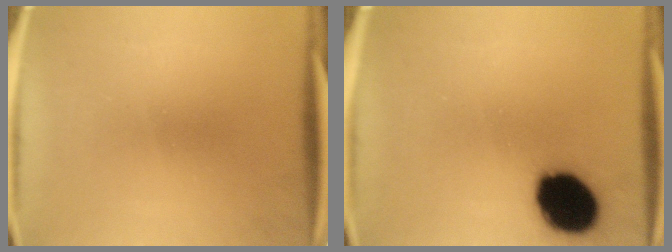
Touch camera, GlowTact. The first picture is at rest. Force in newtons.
{"total": 16.2}